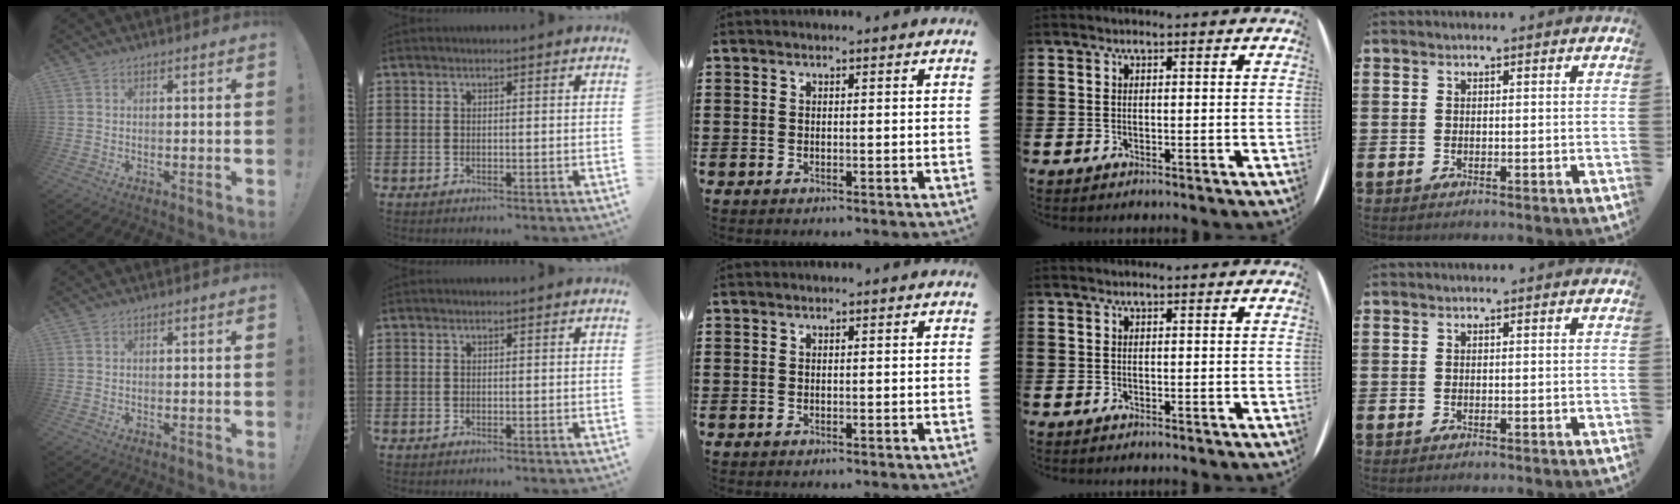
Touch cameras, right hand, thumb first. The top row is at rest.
{}